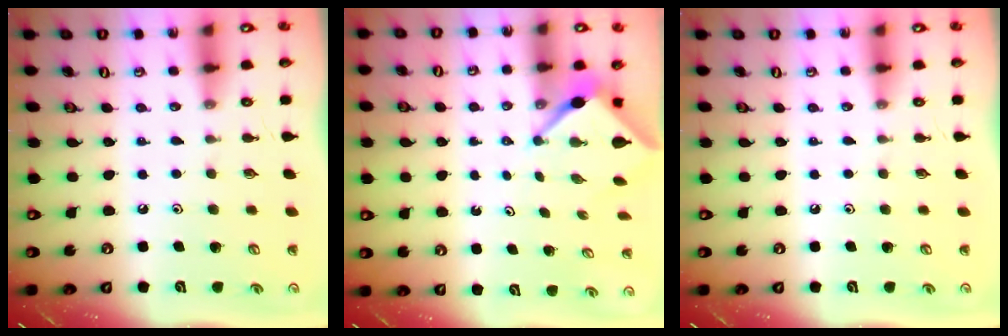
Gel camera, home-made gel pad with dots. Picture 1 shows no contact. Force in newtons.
{"total": 3.2, "press": 3.2, "slide": 0.1}
{"total": 0.0}